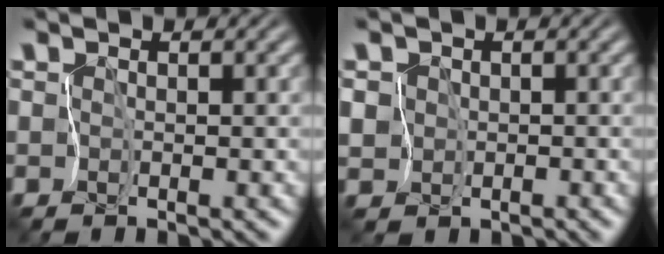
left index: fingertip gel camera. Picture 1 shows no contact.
{"total": 5.8, "force": [1.6, 5.3, 1.8], "torque": [-0.054, 0.018, 0.001]}